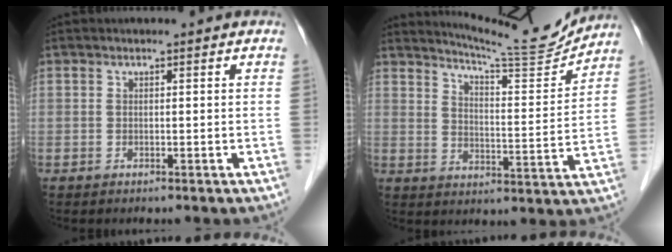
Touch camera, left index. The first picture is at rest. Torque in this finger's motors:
{"motor_torque": [0.37, -0.65, 0.05, 0.01]}